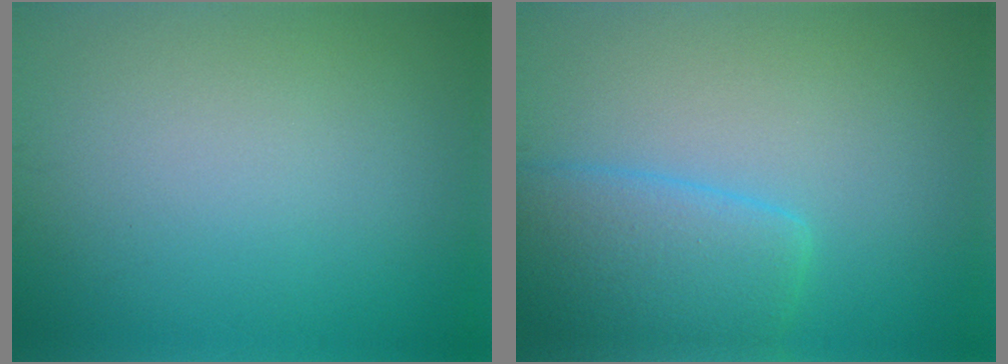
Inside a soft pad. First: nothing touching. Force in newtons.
{"total": 5.1, "press": 5.1, "slide": 0.2}